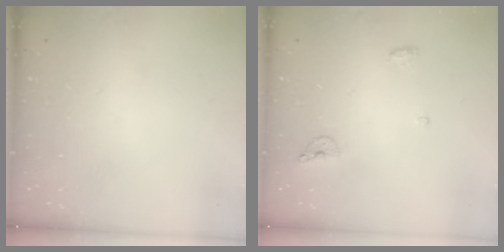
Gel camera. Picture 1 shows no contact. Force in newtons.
{"total": 6.2, "press": 6.1, "slide": 1.1}